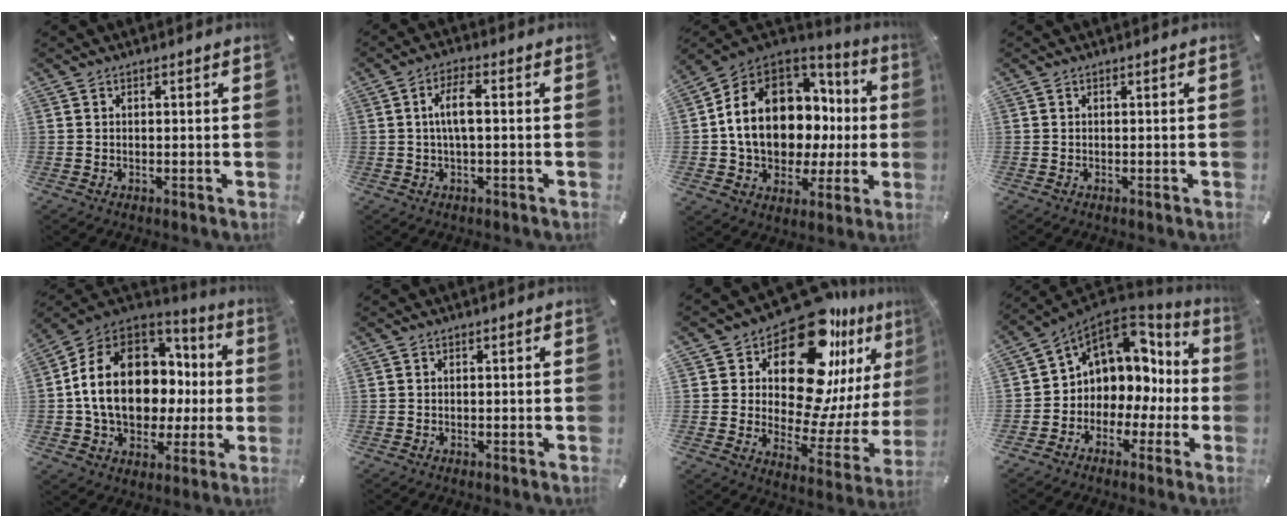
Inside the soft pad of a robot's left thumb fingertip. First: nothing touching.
{"total": 6.0, "force": [0.1, 2.0, 5.6], "torque": [-0.114, 0.008, -0.002]}
{"total": 17.2, "force": [2.4, 13.2, 10.8], "torque": [-0.197, -0.026, 0.050]}
{"total": 0.0}
{"total": 19.0, "force": [1.1, 14.7, 12.0], "torque": [-0.234, -0.008, 0.023]}
{"total": 0.0}
{"total": 23.0, "force": [14.8, 10.9, 13.9], "torque": [-0.217, -0.135, 0.251]}
{"total": 8.8, "force": [2.7, 7.8, 2.9], "torque": [-0.065, -0.041, 0.051]}